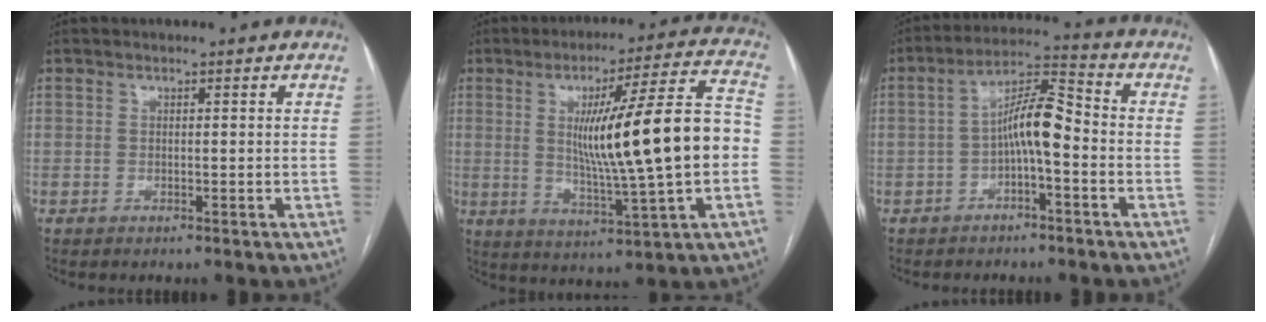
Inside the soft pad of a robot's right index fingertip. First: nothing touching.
{"total": 18.7, "force": [-0.1, 0.6, 18.7], "torque": [-0.291, 0.012, 0.001]}
{"total": 7.8, "force": [-1.6, 1.6, 7.5], "torque": [-0.136, 0.028, -0.029]}